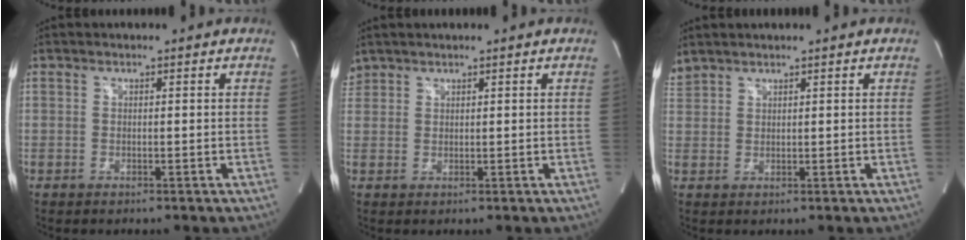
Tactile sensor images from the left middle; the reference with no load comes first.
{"total": 2.0, "force": [1.8, 0.9, 0.0], "torque": [-0.004, 0.014, 0.038]}
{"total": 2.6, "force": [2.5, 0.4, 0.4], "torque": [-0.024, 0.023, 0.058]}